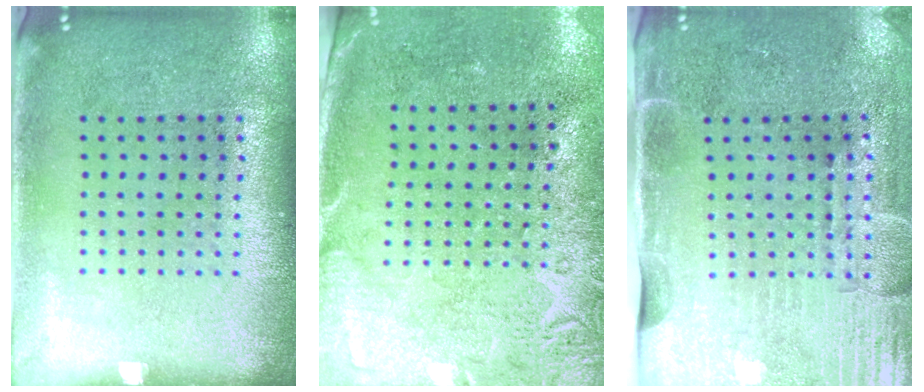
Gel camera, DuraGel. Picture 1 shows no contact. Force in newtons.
{"total": 2.7, "press": 2.2, "slide": 1.5}
{"total": 4.5, "press": 3.7, "slide": 2.5}